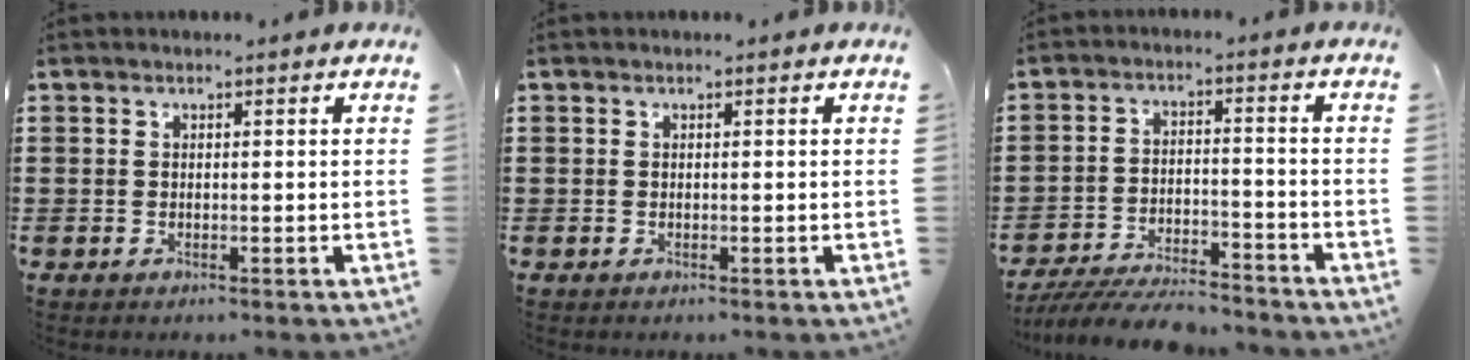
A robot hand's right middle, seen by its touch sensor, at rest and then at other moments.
{"total": 0.0}
{"total": 6.8, "force": [-6.5, 0.8, 1.9], "torque": [-0.037, 0.003, -0.125]}